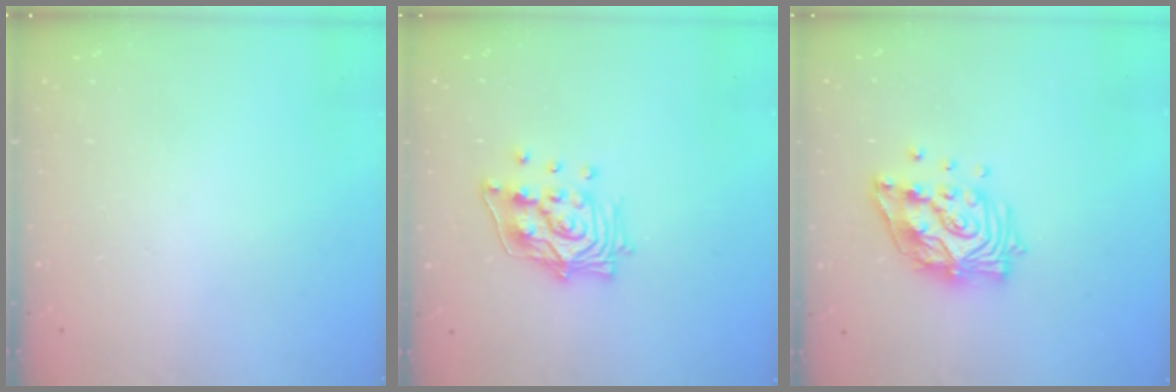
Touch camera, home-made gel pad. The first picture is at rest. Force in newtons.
{"total": 13.5, "press": 13.5, "slide": 1.6}
{"total": 14.5, "press": 14.4, "slide": 1.6}